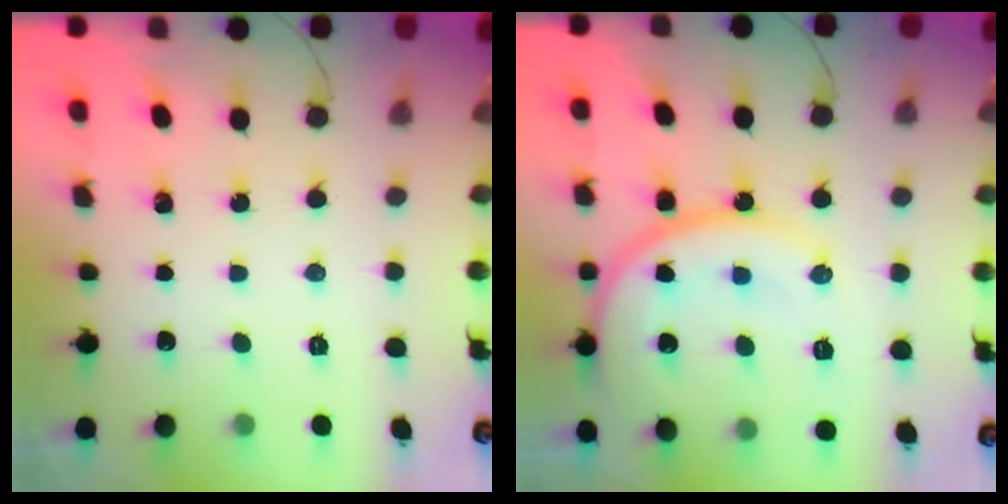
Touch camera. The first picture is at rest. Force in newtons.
{"total": 17.0, "press": 17.0, "slide": 1.0}